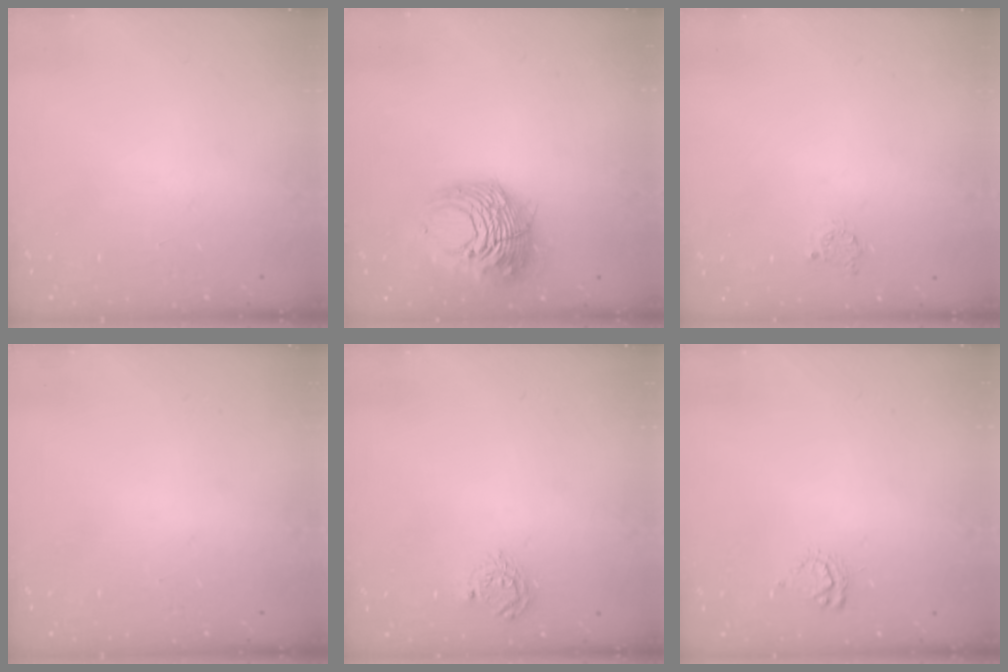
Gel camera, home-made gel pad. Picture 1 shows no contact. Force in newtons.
{"total": 12.3, "press": 12.2, "slide": 1.7}
{"total": 3.1, "press": 3.1, "slide": 0.4}
{"total": 0.0}
{"total": 5.4, "press": 5.4, "slide": 0.4}
{"total": 5.3, "press": 5.2, "slide": 0.6}